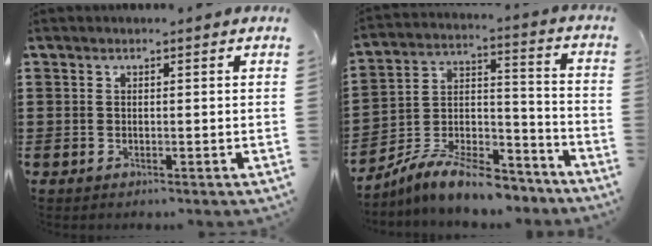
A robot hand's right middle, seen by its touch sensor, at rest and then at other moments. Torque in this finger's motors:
{"motor_torque": [1.57, -0.57, 0.23, 0.17]}